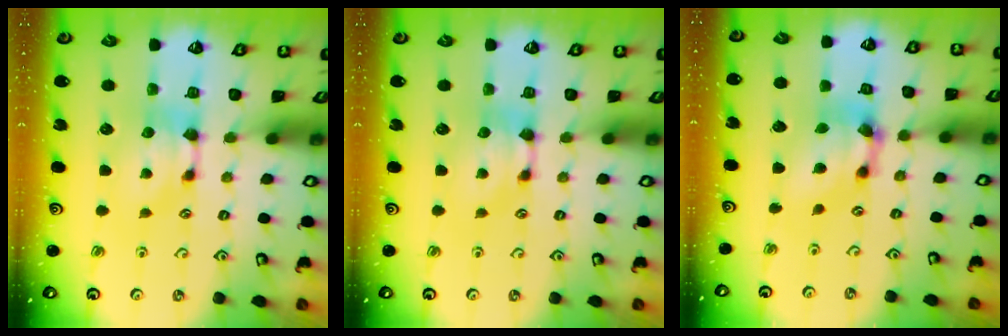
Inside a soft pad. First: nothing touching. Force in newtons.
{"total": 0.0}
{"total": 5.2, "press": 4.8, "slide": 2.1}